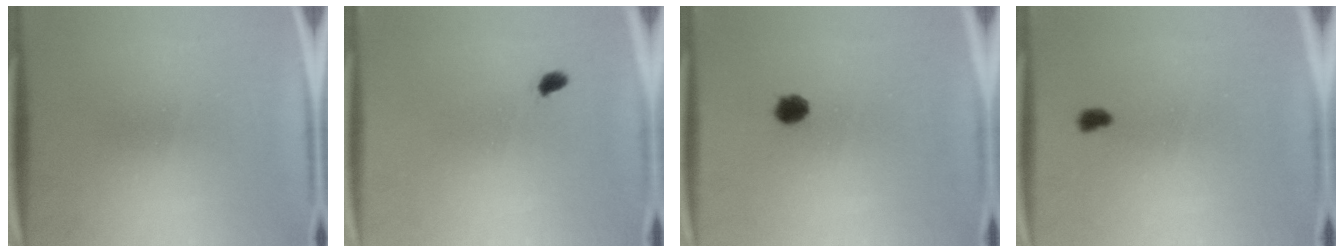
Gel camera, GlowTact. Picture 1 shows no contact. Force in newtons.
{"total": 1.4}
{"total": 2.9}
{"total": 1.3}